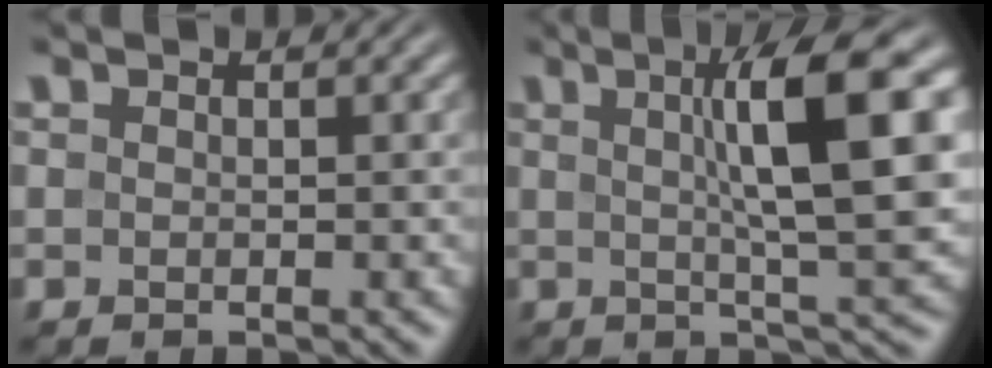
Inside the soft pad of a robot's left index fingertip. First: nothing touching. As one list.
[{"total": 9.9, "force": [2.1, 2.0, 9.5], "torque": [-0.124, 0.013, 0.032]}]